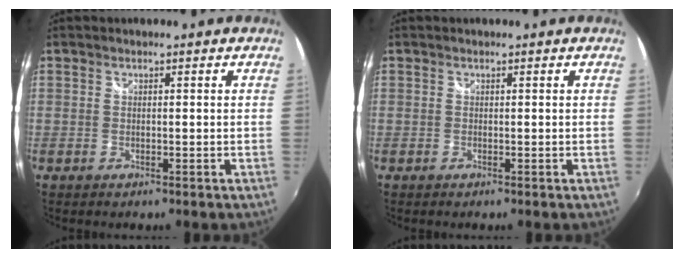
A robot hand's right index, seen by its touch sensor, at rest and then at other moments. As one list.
[{"total": 0.0}]